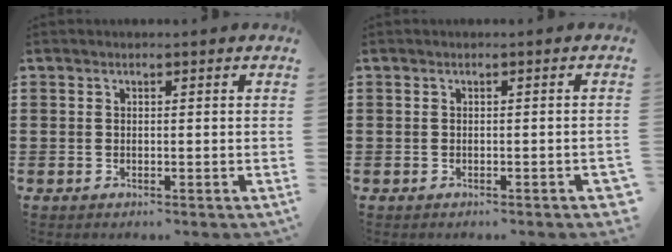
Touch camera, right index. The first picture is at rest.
{"total": 0.7, "force": [-0.5, 0.1, 0.5], "torque": [-0.011, -0.004, -0.008]}